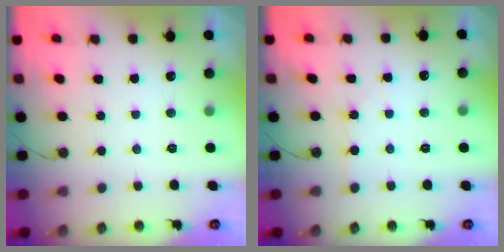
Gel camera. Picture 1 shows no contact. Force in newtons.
{"total": 2.1, "press": 2.0, "slide": 0.3}